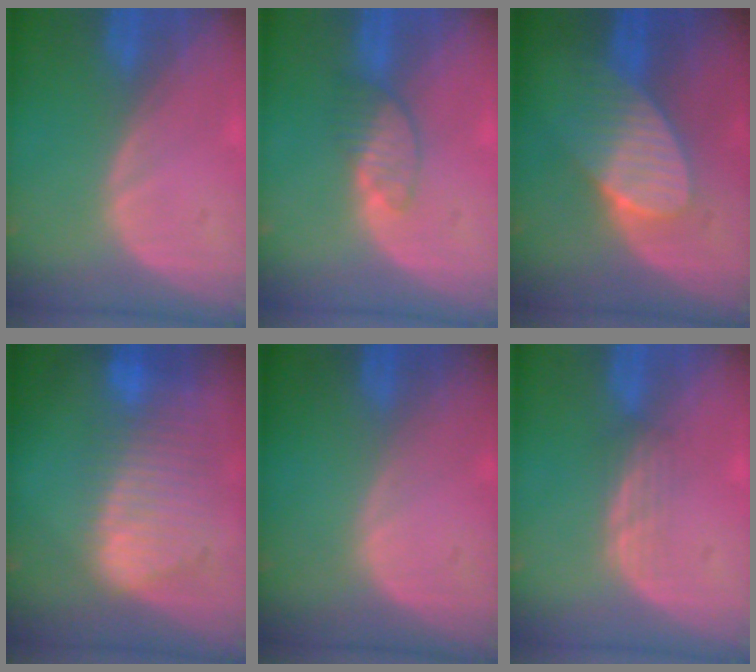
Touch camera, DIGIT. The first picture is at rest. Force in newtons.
{"total": 3.4, "press": 3.4, "slide": 0.5}
{"total": 7.0, "press": 6.9, "slide": 0.8}
{"total": 9.2, "press": 8.1, "slide": 4.4}
{"total": 0.0}
{"total": 2.2, "press": 2.1, "slide": 0.2}